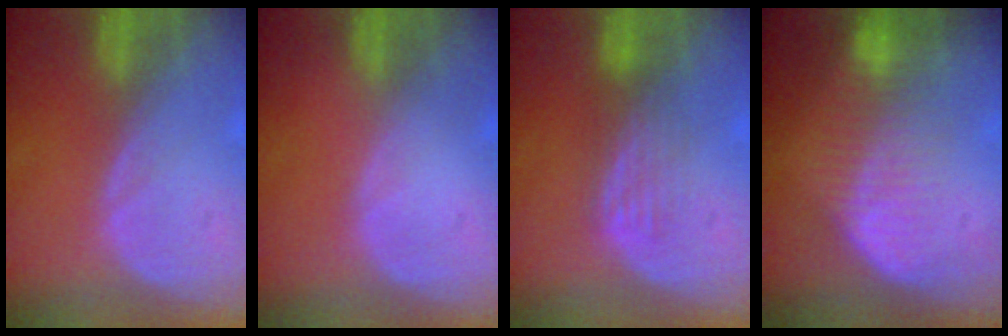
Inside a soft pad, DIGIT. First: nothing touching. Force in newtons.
{"total": 0.0}
{"total": 3.5, "press": 3.5, "slide": 0.0}
{"total": 8.1, "press": 7.0, "slide": 4.0}